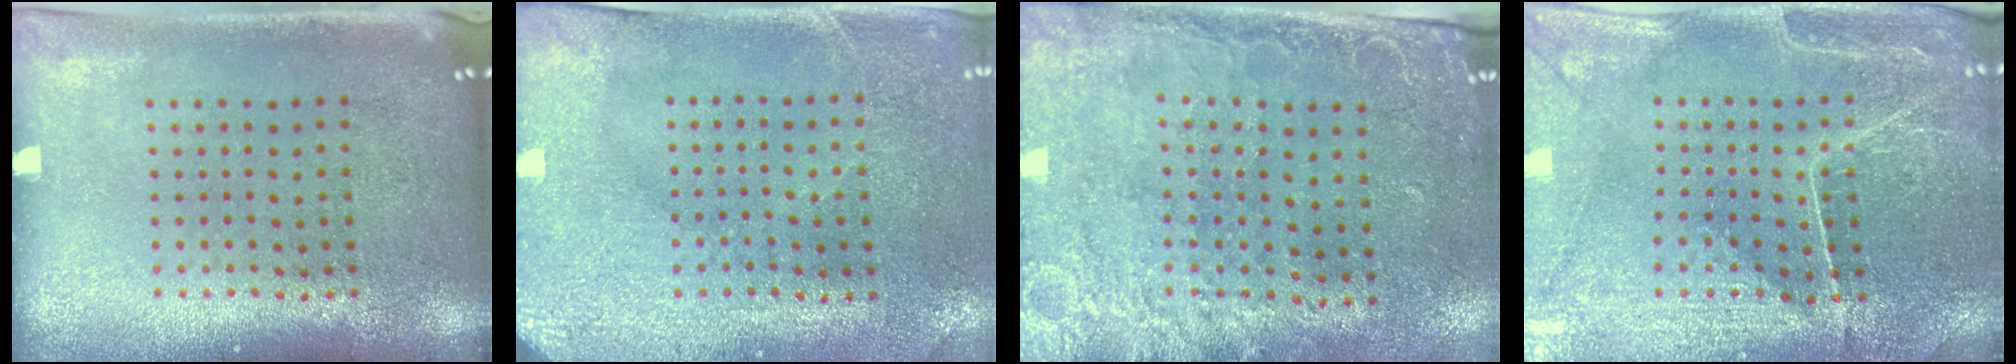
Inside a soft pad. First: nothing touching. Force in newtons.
{"total": 2.9, "press": 2.7, "slide": 1.1}
{"total": 2.5, "press": 2.1, "slide": 1.4}
{"total": 1.3, "press": 1.3, "slide": 0.3}